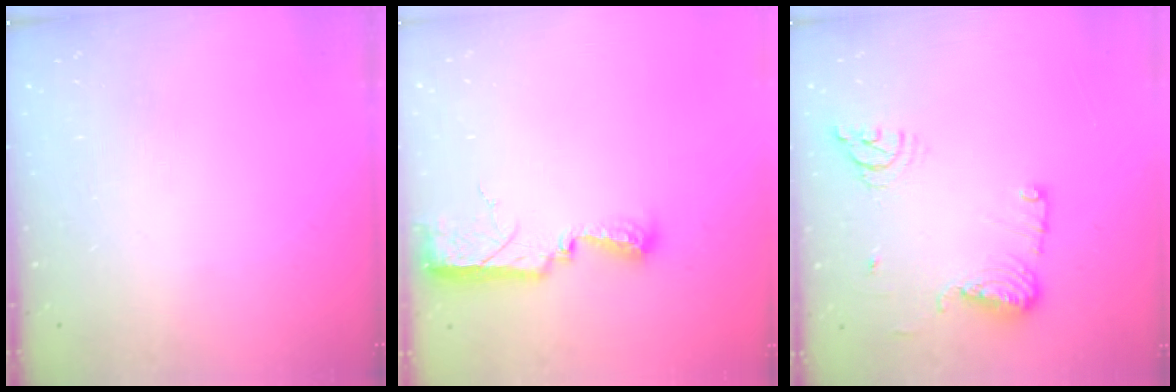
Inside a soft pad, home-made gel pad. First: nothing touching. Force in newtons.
{"total": 7.5, "press": 7.5, "slide": 0.8}
{"total": 12.4, "press": 12.2, "slide": 2.3}